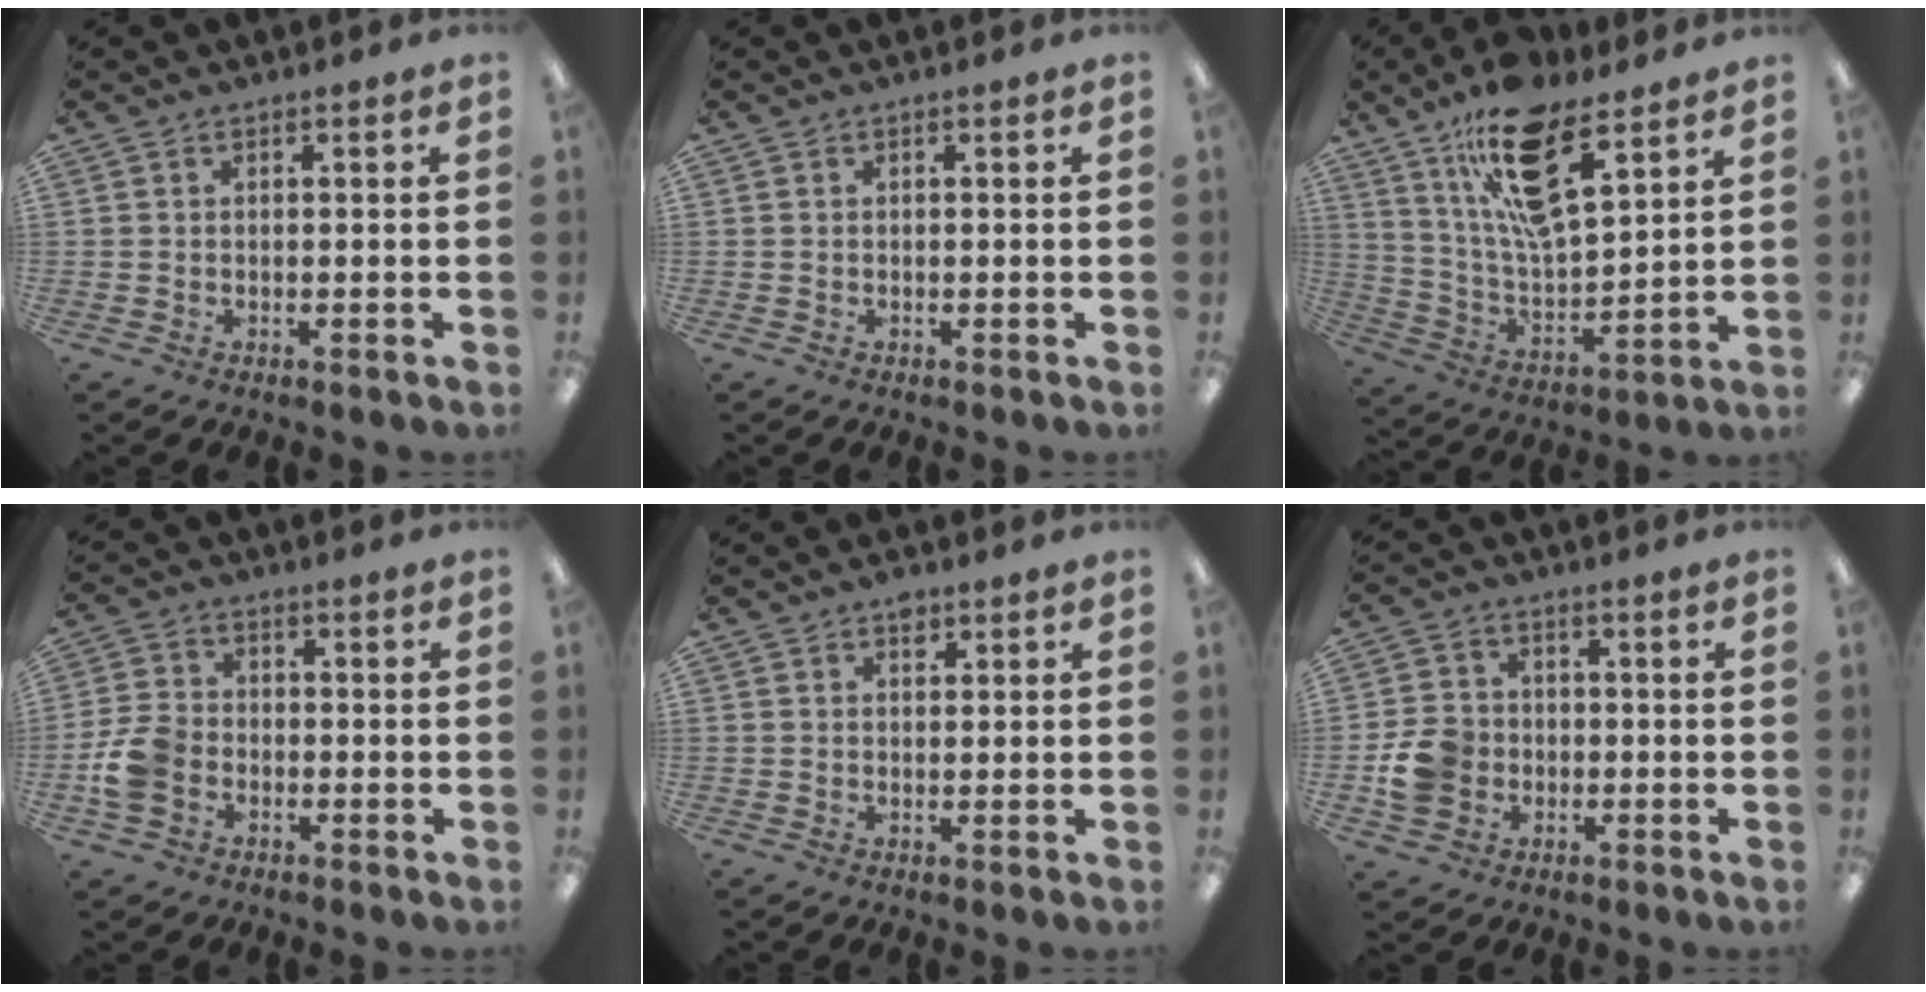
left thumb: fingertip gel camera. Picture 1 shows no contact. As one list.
[{"total": 0.0}, {"total": 19.1, "force": [12.1, 7.3, 12.9], "torque": [-0.221, -0.051, 0.206]}, {"total": 8.1, "force": [-2.6, 6.1, 4.7], "torque": [-0.099, 0.019, -0.046]}, {"total": 2.2, "force": [1.4, 1.3, 1.1], "torque": [-0.007, -0.005, 0.022]}, {"total": 8.0, "force": [-1.5, 7.0, 3.5], "torque": [-0.068, 0.014, -0.026]}]